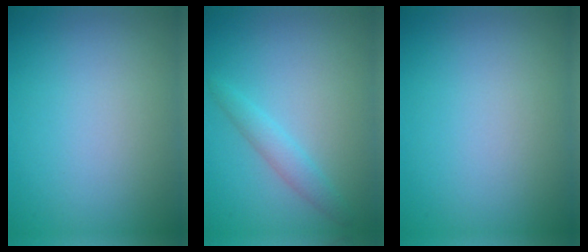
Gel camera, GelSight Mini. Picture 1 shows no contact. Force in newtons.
{"total": 1.9, "press": 1.9, "slide": 0.1}
{"total": 0.0}